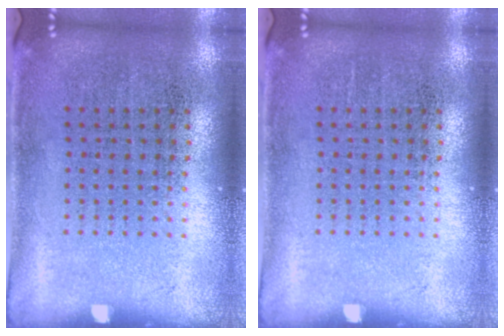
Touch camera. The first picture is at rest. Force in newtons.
{"total": 0.0}